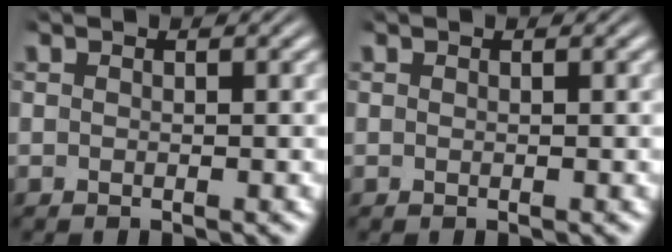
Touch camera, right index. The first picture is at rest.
{"total": 0.0}